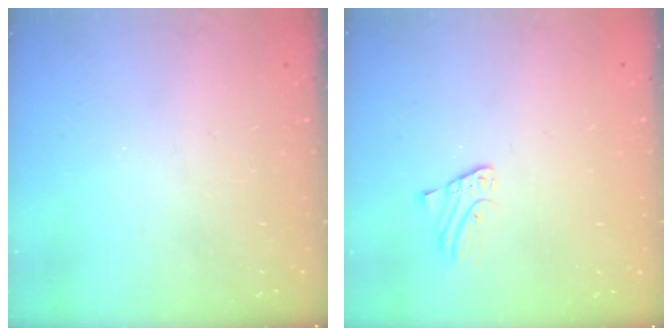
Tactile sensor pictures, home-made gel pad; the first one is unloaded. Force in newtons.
{"total": 1.8, "press": 1.8, "slide": 0.1}